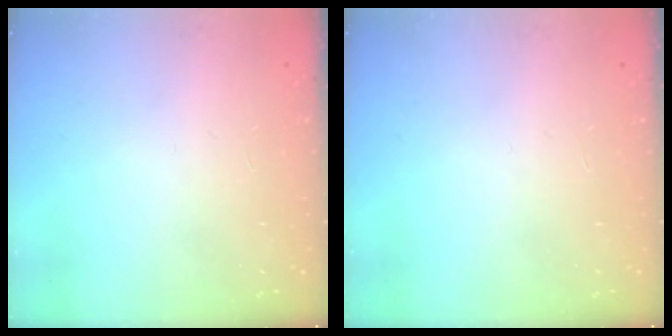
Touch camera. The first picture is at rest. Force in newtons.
{"total": 0.0}